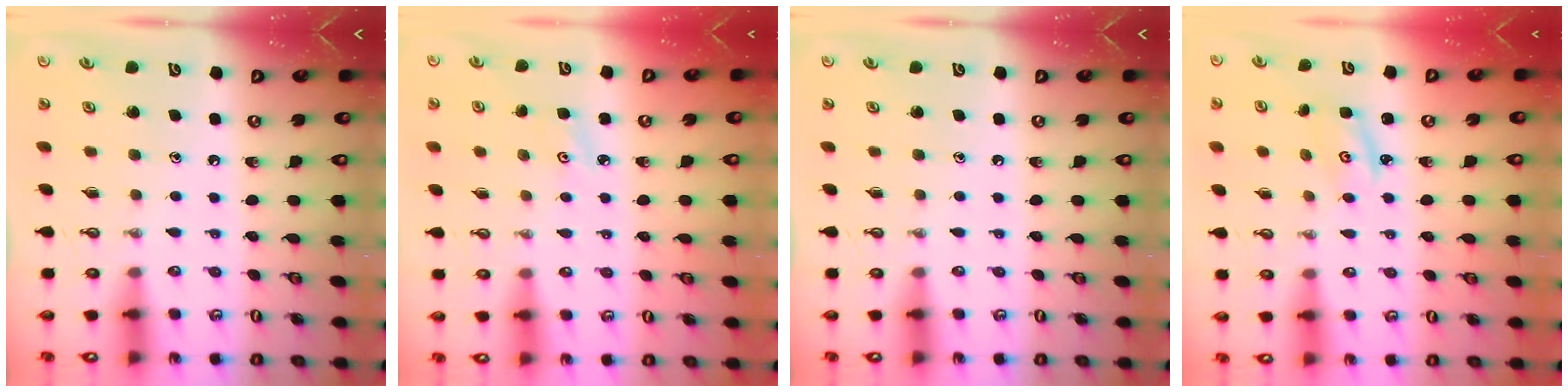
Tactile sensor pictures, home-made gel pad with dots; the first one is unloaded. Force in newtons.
{"total": 2.8, "press": 2.8, "slide": 0.4}
{"total": 0.0}
{"total": 2.3, "press": 2.3, "slide": 0.2}